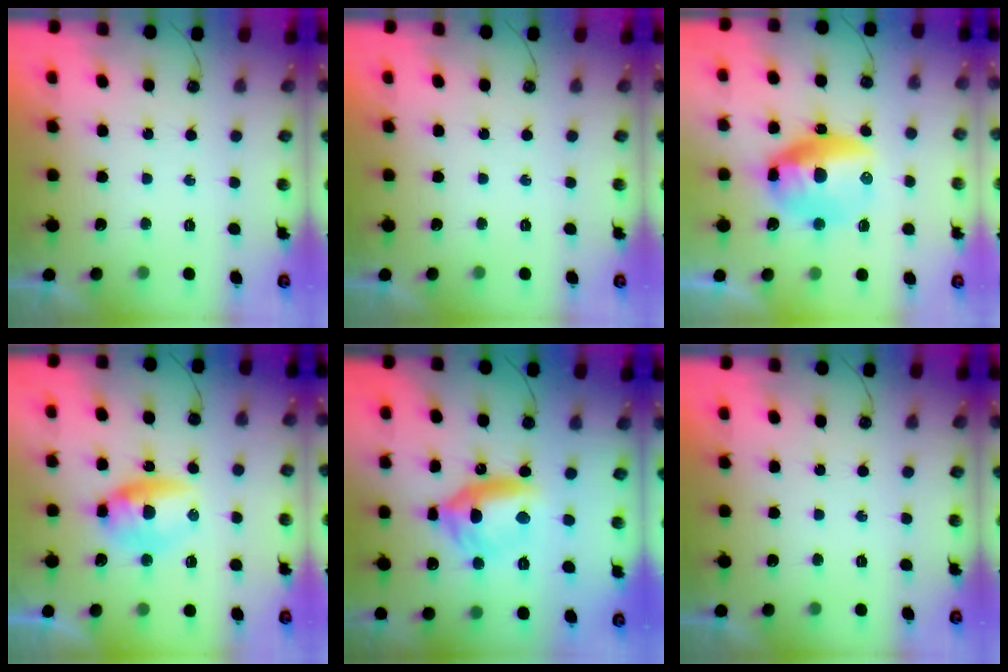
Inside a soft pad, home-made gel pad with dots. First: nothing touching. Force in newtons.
{"total": 0.0}
{"total": 18.1, "press": 16.0, "slide": 8.5}
{"total": 16.7, "press": 10.2, "slide": 13.2}
{"total": 11.4, "press": 11.4, "slide": 1.3}
{"total": 0.0}